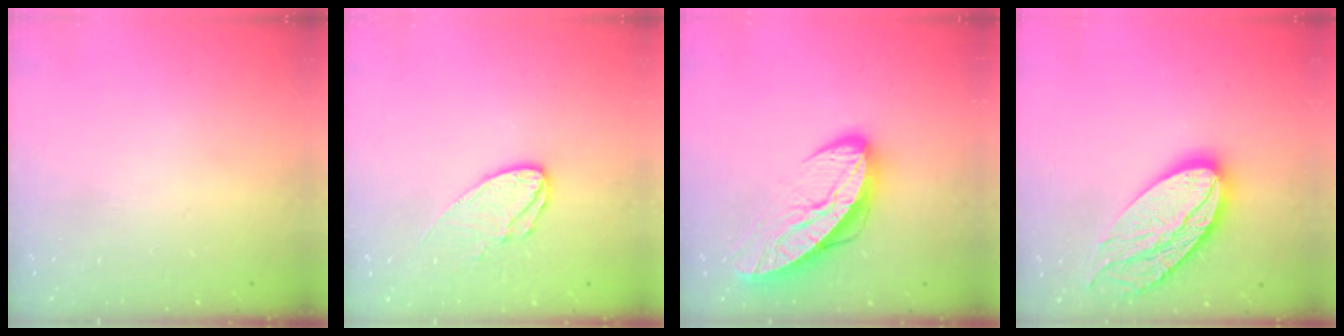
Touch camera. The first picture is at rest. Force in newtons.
{"total": 9.3, "press": 9.2, "slide": 0.5}
{"total": 12.3, "press": 12.2, "slide": 1.1}
{"total": 18.8, "press": 18.7, "slide": 1.3}